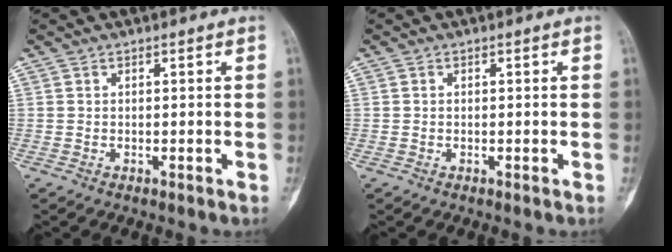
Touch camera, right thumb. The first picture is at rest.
{"total": 0.0}